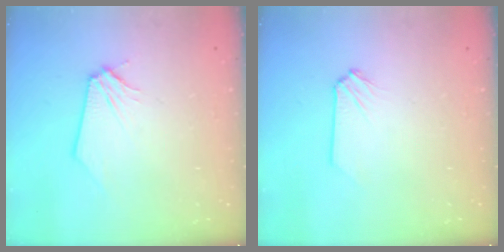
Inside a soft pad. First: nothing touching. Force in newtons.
{"total": 0.0}